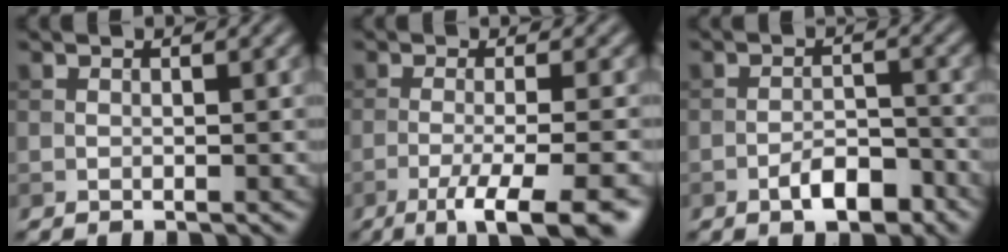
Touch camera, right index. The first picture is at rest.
{"total": 7.9, "force": [-4.6, 1.7, 6.2], "torque": [-0.081, -0.001, -0.074]}
{"total": 3.6, "force": [-2.2, 1.5, 2.4], "torque": [-0.034, 0.008, -0.038]}